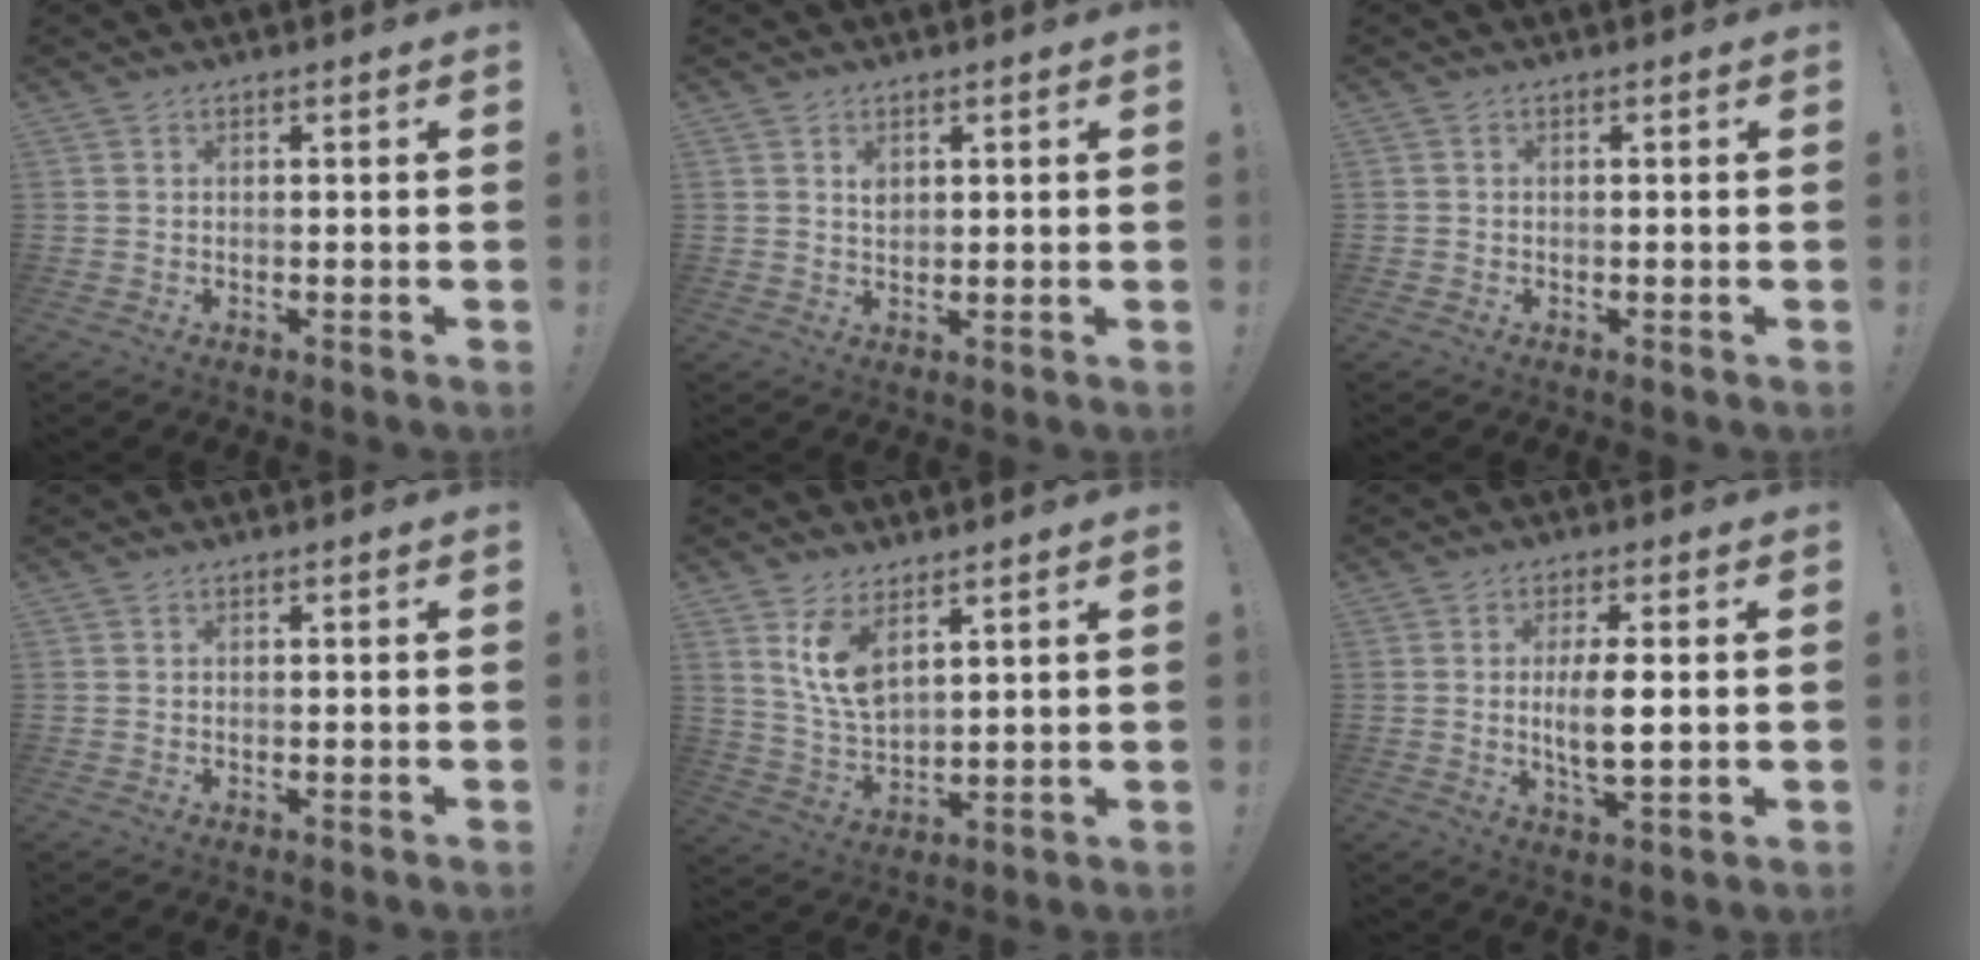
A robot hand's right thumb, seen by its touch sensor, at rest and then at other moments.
{"total": 2.2, "force": [1.2, 1.5, 1.0], "torque": [-0.011, -0.004, 0.019]}
{"total": 0.8, "force": [-0.2, 0.7, 0.1], "torque": [-0.004, 0.004, -0.003]}
{"total": 0.0}
{"total": 10.0, "force": [6.0, 5.0, 6.1], "torque": [-0.122, -0.030, 0.116]}
{"total": 7.8, "force": [0.3, 2.1, 7.5], "torque": [-0.143, -0.012, -0.001]}